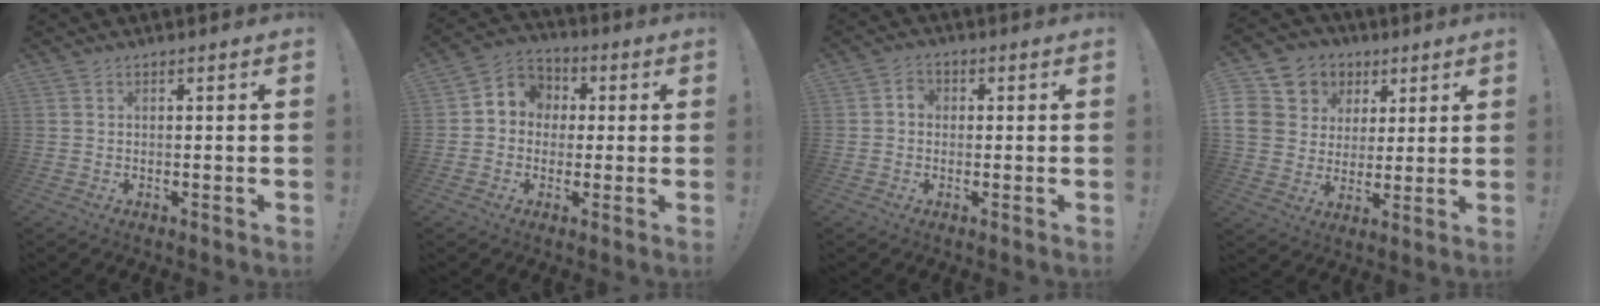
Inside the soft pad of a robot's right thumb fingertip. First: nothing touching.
{"total": 7.5, "force": [0.0, 7.0, 2.6], "torque": [-0.033, 0.009, 0.006]}
{"total": 3.2, "force": [-0.4, 2.6, 1.8], "torque": [-0.023, 0.005, -0.009]}
{"total": 12.1, "force": [3.6, 11.0, 3.7], "torque": [-0.060, -0.016, 0.086]}